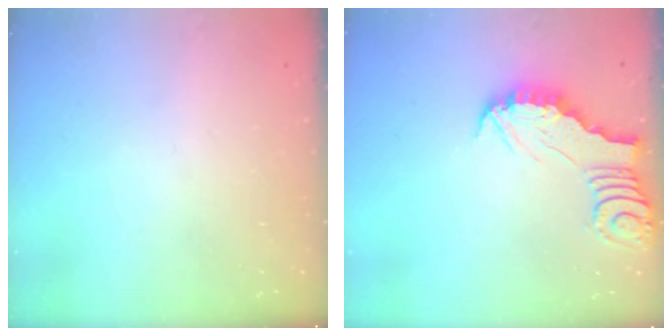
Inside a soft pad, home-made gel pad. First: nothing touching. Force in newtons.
{"total": 2.7, "press": 2.7, "slide": 0.2}